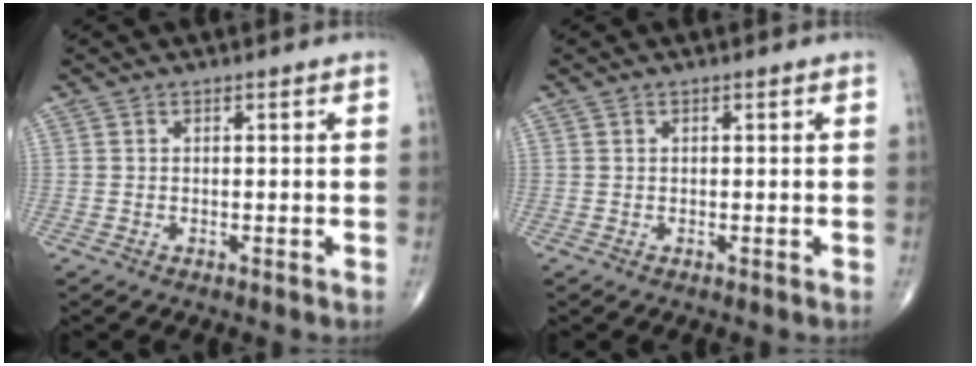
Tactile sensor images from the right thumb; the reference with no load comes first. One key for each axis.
{"total": 0.0}